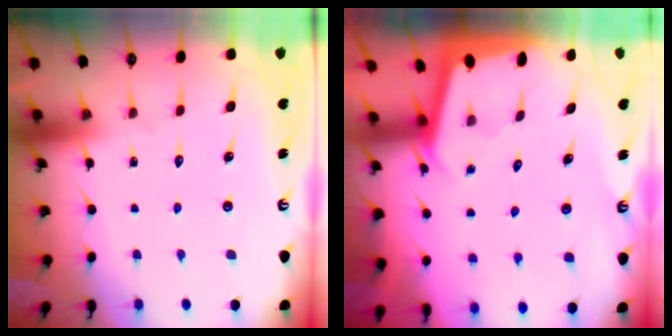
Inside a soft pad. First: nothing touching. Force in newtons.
{"total": 2.0, "press": 2.0, "slide": 0.1}